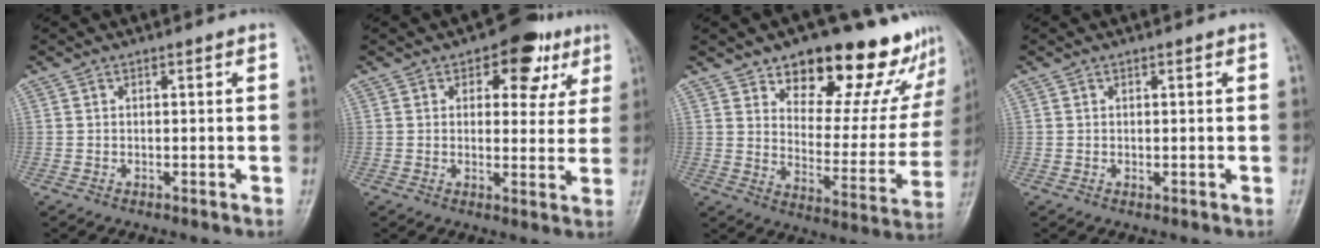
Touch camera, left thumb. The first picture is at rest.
{"total": 9.5, "force": [4.5, 5.8, 6.0], "torque": [-0.025, -0.012, 0.052]}
{"total": 22.3, "force": [16.3, 10.1, 11.4], "torque": [-0.100, -0.095, 0.219]}
{"total": 0.6, "force": [0.2, 0.3, 0.5], "torque": [-0.004, -0.002, 0.005]}